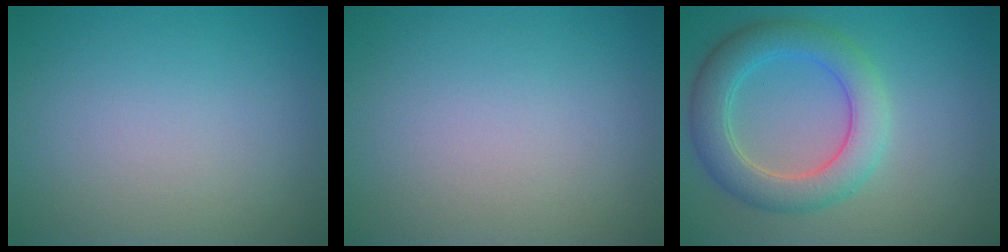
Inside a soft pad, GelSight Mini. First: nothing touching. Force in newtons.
{"total": 0.0}
{"total": 5.5, "press": 5.5, "slide": 0.2}